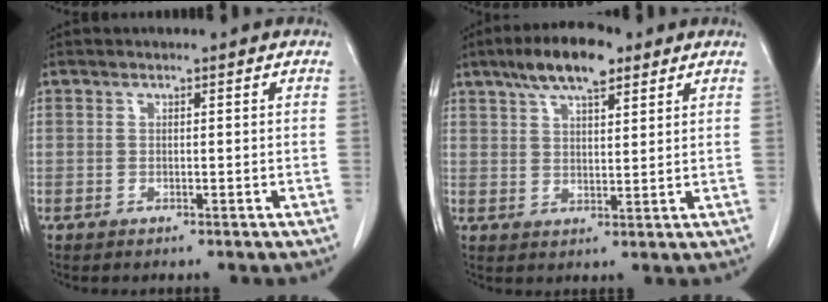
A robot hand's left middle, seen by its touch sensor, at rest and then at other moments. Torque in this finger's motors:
{"motor_torque": [0.61, -0.47, 0.20, 0.05]}